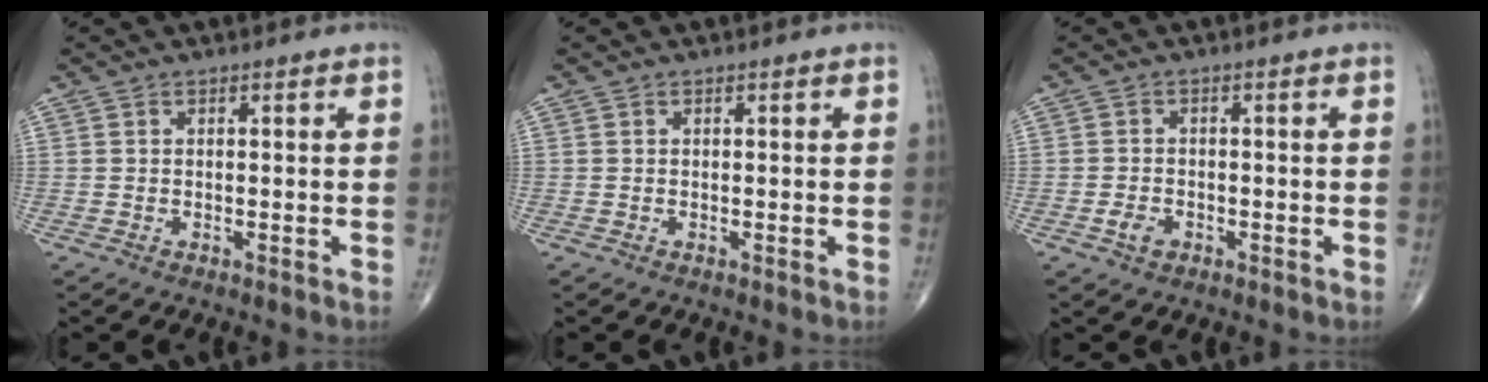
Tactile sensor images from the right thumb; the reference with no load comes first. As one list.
[{"total": 0.0}, {"total": 4.1, "force": [-1.8, 2.8, 2.3], "torque": [-0.035, 0.009, -0.030]}]